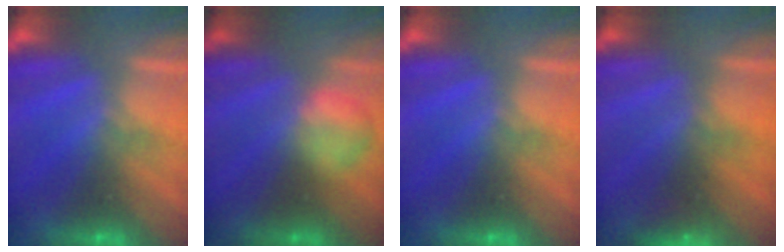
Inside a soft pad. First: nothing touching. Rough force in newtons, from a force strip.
{"total": 2.3}
{"total": 0.0}
{"total": 2.3}